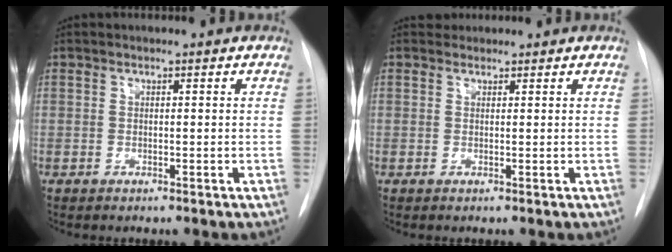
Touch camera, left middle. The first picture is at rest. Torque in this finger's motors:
{"motor_torque": [0.05, -0.05, -0.04, 0.00]}